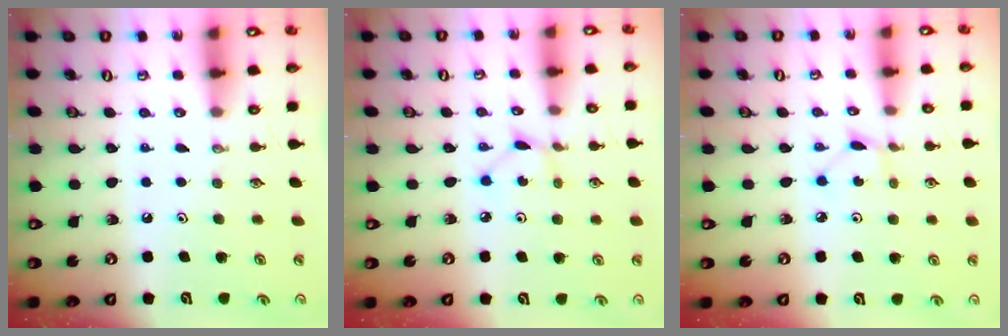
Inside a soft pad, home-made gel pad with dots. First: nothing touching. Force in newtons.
{"total": 2.0, "press": 2.0, "slide": 0.3}
{"total": 2.1, "press": 2.0, "slide": 0.3}